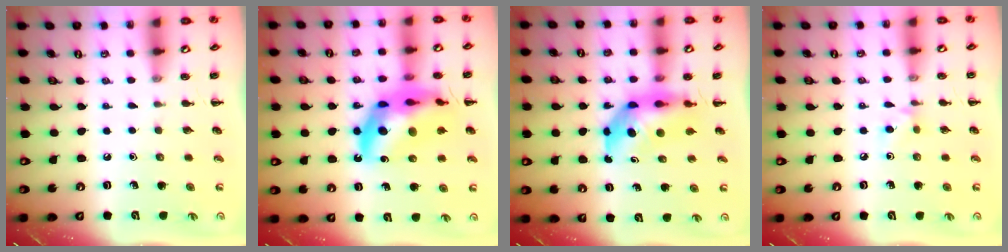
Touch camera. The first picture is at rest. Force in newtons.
{"total": 20.6, "press": 20.0, "slide": 5.0}
{"total": 6.9, "press": 6.6, "slide": 1.9}
{"total": 5.2, "press": 4.8, "slide": 1.9}